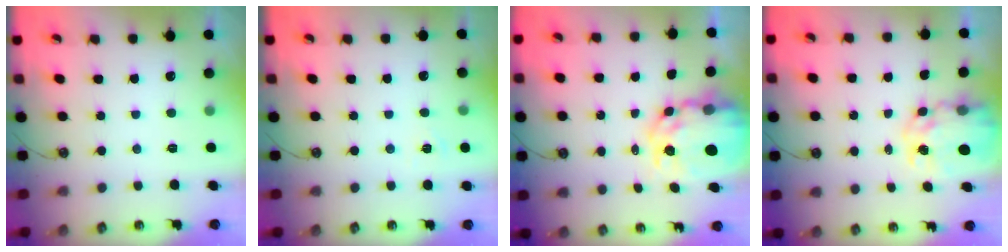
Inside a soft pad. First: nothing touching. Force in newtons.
{"total": 3.6, "press": 3.6, "slide": 0.4}
{"total": 13.8, "press": 13.7, "slide": 1.4}
{"total": 8.7, "press": 8.7, "slide": 0.8}